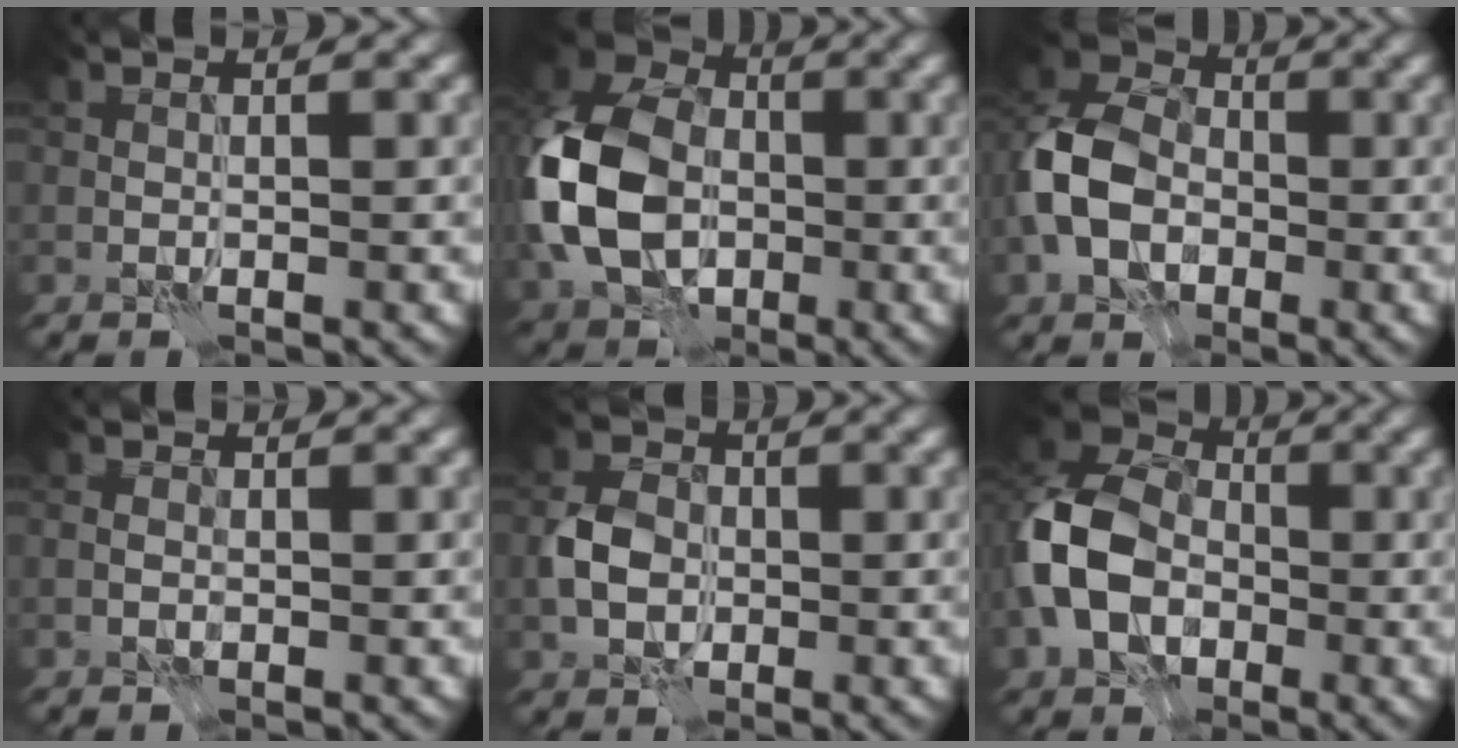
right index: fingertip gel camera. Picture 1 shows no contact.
{"total": 13.6, "force": [-2.1, 9.9, 9.1], "torque": [-0.229, -0.009, -0.053]}
{"total": 8.6, "force": [-2.2, 6.2, 5.5], "torque": [-0.127, 0.003, -0.060]}
{"total": 1.0, "force": [-0.3, 0.8, 0.5], "torque": [-0.008, 0.002, -0.009]}
{"total": 4.1, "force": [-0.7, 3.2, 2.4], "torque": [-0.047, 0.003, -0.020]}
{"total": 11.0, "force": [-2.5, 8.1, 7.0], "torque": [-0.167, -0.008, -0.063]}